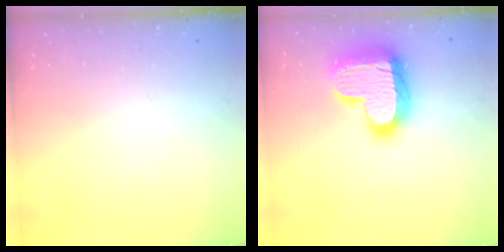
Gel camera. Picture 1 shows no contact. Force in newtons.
{"total": 19.3, "press": 19.2, "slide": 1.5}